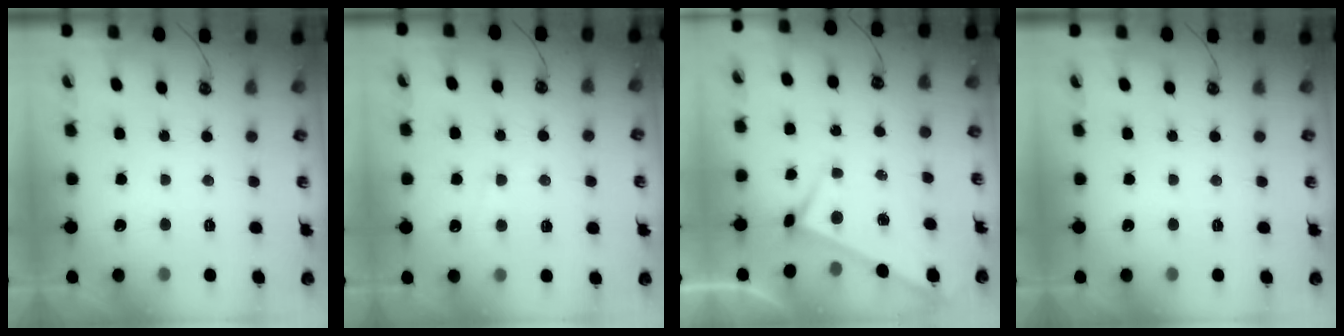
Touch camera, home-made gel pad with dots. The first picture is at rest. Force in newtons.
{"total": 2.6, "press": 2.5, "slide": 0.4}
{"total": 3.4, "press": 3.4, "slide": 0.2}
{"total": 0.0}